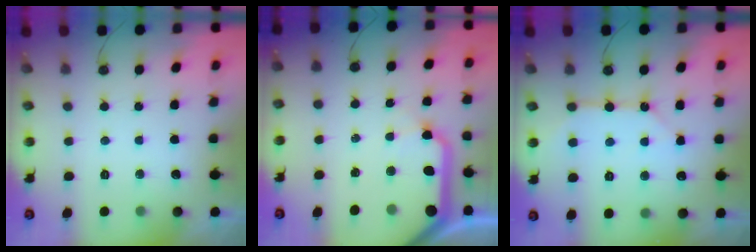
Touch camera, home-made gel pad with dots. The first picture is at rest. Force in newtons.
{"total": 17.2, "press": 17.0, "slide": 2.3}
{"total": 8.3, "press": 8.3, "slide": 0.6}